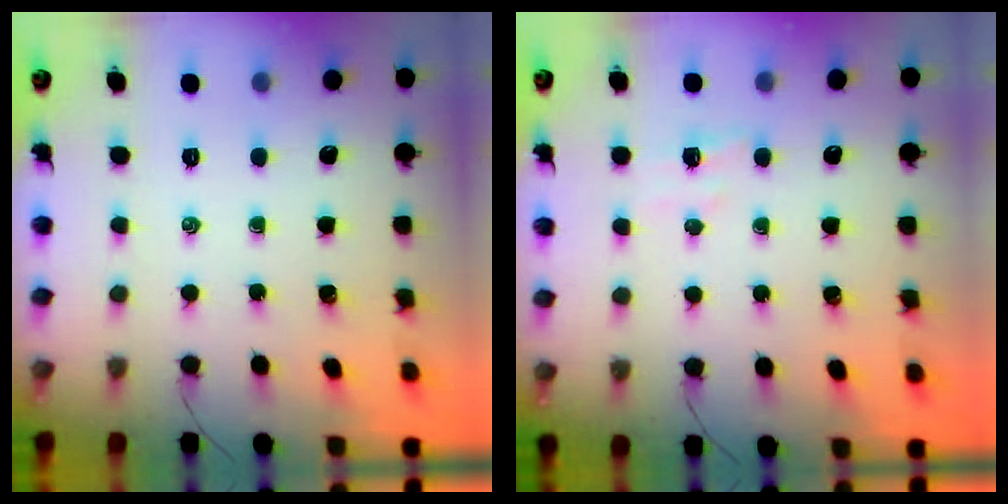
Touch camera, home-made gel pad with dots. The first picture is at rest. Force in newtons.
{"total": 3.4, "press": 3.3, "slide": 1.0}